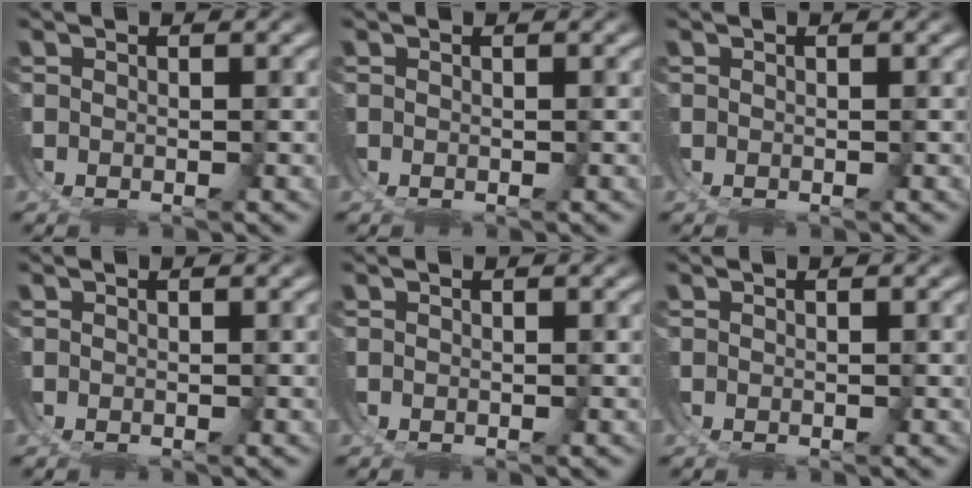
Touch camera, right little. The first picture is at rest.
{"total": 0.0}
{"total": 0.0}
{"total": 0.0}
{"total": 0.0}
{"total": 0.0}